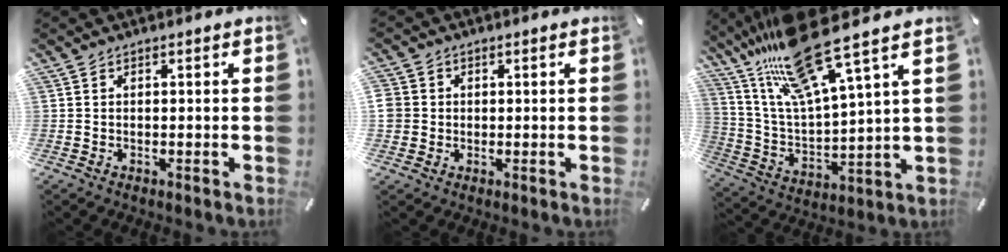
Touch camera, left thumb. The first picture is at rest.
{"total": 3.9, "force": [0.5, 3.9, 0.3], "torque": [-0.002, 0.006, 0.010]}
{"total": 20.4, "force": [14.6, 5.1, 13.4], "torque": [-0.283, -0.089, 0.242]}